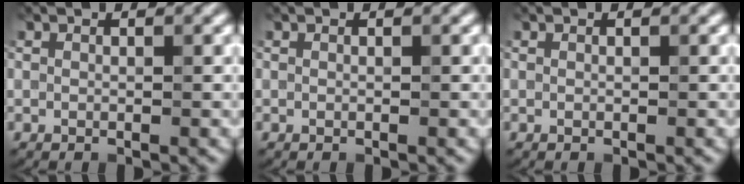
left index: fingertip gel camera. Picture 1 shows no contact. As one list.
[{"total": 0.0}, {"total": 0.0}]